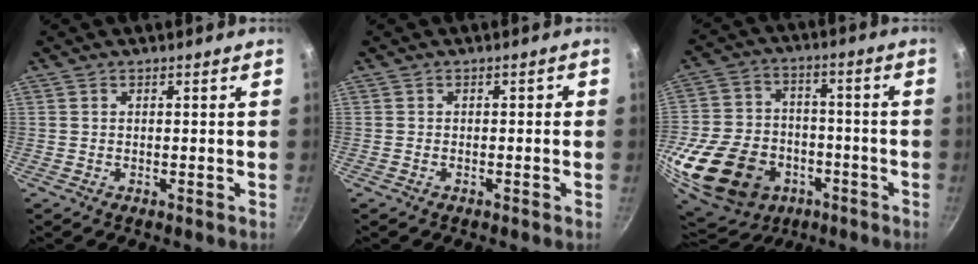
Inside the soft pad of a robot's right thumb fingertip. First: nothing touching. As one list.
[{"total": 1.1, "force": [-0.6, 0.7, 0.6], "torque": [-0.004, 0.011, -0.010]}, {"total": 29.1, "force": [-11.8, 21.2, 16.1], "torque": [-0.340, 0.044, -0.185]}]